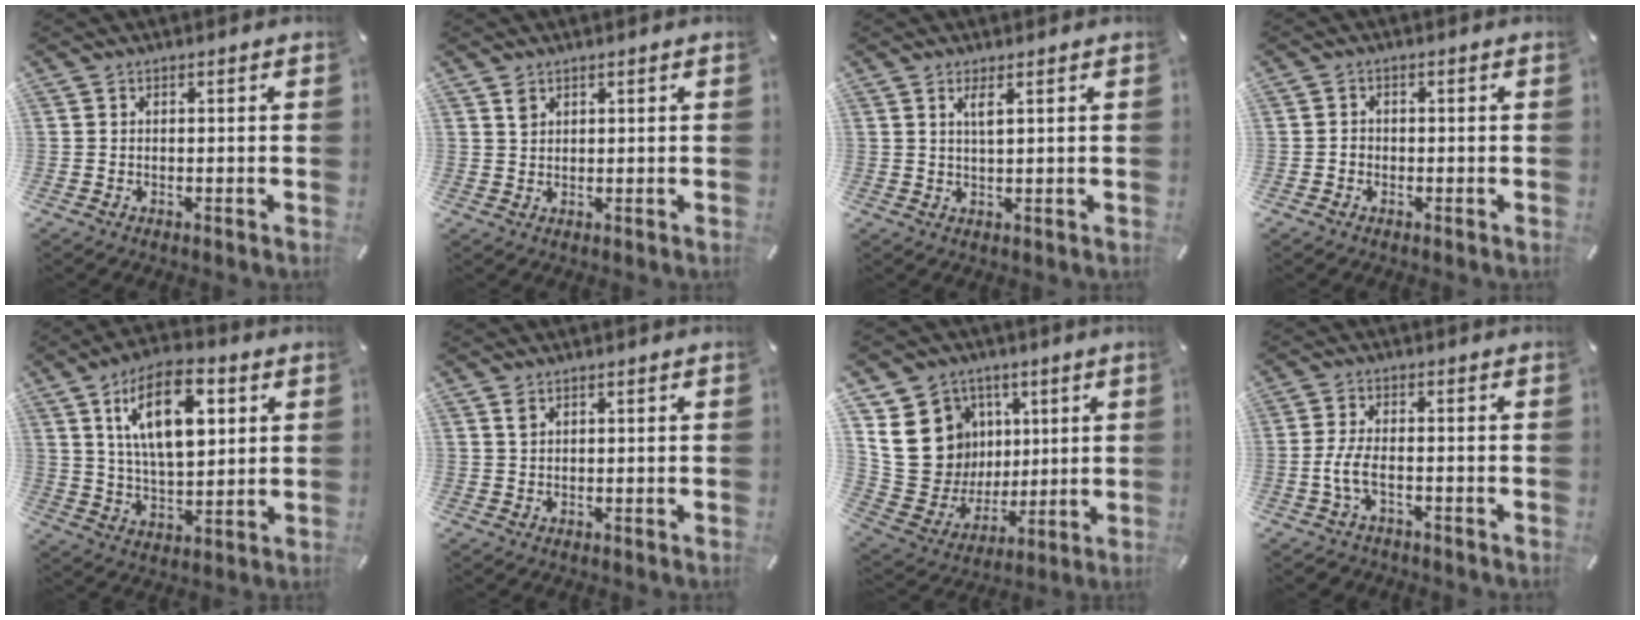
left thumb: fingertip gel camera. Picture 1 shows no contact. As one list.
[{"total": 1.9, "force": [1.4, 1.2, 0.5], "torque": [-0.004, -0.006, 0.025]}, {"total": 2.2, "force": [1.1, 0.3, 1.9], "torque": [-0.043, 0.001, 0.018]}, {"total": 1.2, "force": [-0.6, 1.0, 0.3], "torque": [-0.007, 0.005, -0.014]}, {"total": 16.8, "force": [6.6, 8.4, 13.0], "torque": [-0.237, -0.008, 0.107]}, {"total": 1.4, "force": [0.9, 0.7, 0.9], "torque": [-0.018, -0.001, 0.016]}, {"total": 17.8, "force": [5.2, 16.0, 5.8], "torque": [-0.097, -0.028, 0.122]}, {"total": 5.2, "force": [-2.0, 2.4, 4.1], "torque": [-0.105, -0.003, -0.042]}]